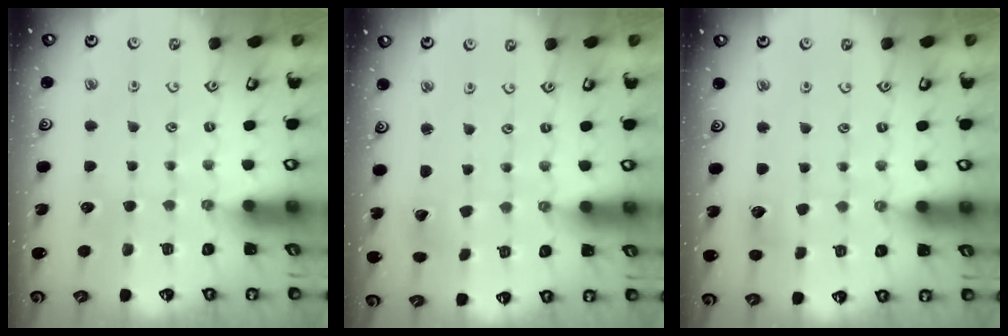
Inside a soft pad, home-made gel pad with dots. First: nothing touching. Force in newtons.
{"total": 1.0, "press": 1.0, "slide": 0.1}
{"total": 4.8, "press": 4.7, "slide": 0.4}